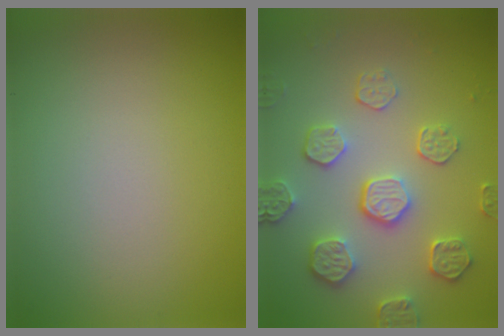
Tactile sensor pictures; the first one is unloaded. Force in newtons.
{"total": 4.3, "press": 4.1, "slide": 1.3}